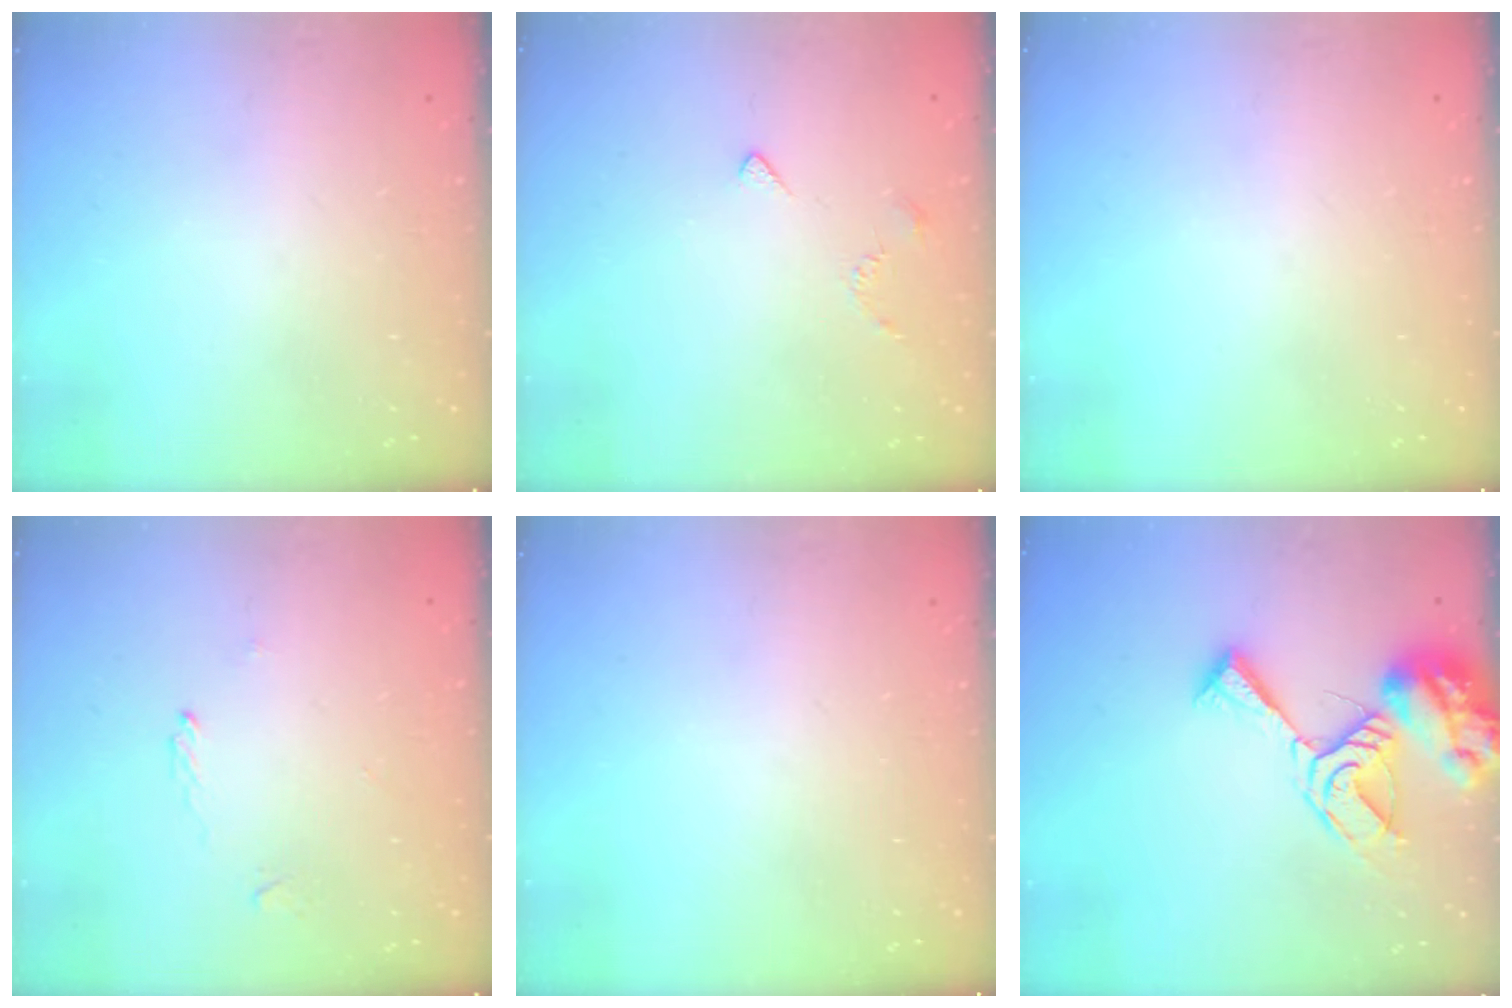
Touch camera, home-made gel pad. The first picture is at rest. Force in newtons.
{"total": 3.0, "press": 2.9, "slide": 0.8}
{"total": 0.0}
{"total": 1.9, "press": 1.9, "slide": 0.5}
{"total": 0.0}
{"total": 14.0, "press": 13.9, "slide": 1.4}